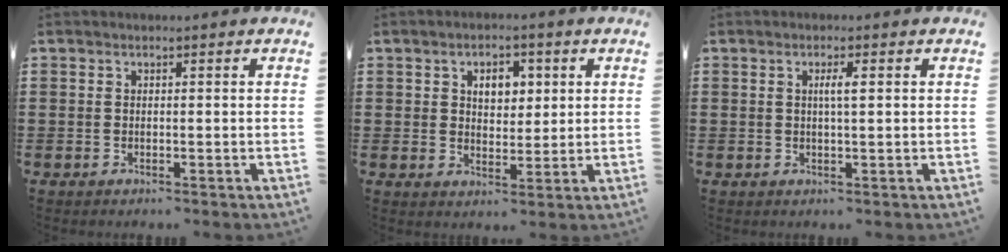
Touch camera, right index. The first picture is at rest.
{"total": 4.2, "force": [1.3, 2.9, 2.8], "torque": [-0.049, 0.008, 0.017]}
{"total": 2.0, "force": [0.4, 0.2, 1.9], "torque": [-0.038, 0.002, 0.005]}